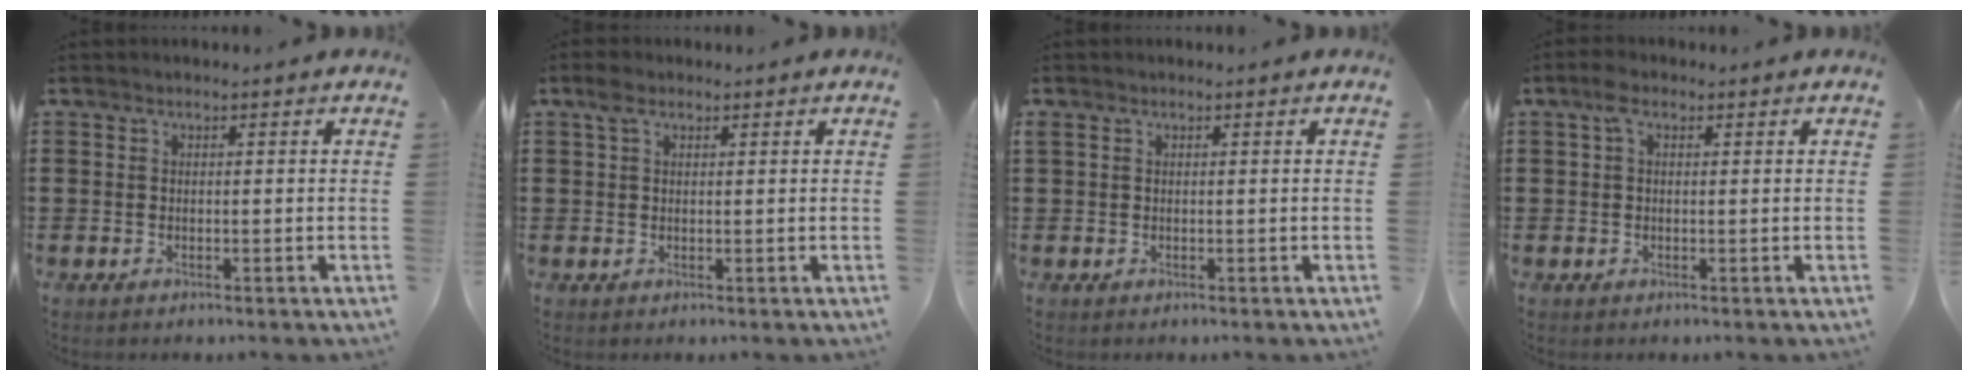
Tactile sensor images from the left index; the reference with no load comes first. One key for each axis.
{"total": 1.9, "fx": 1.0, "fy": 1.2, "fz": 1.2, "tx": -0.027, "ty": 0.007, "tz": 0.018}
{"total": 0.6, "fx": 0.3, "fy": 0.4, "fz": 0.3, "tx": -0.008, "ty": 0.004, "tz": 0.005}
{"total": 2.4, "fx": 0.9, "fy": 1.2, "fz": 1.8, "tx": -0.041, "ty": 0.008, "tz": 0.015}